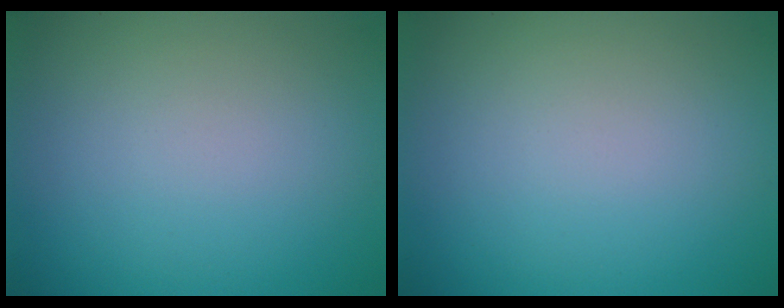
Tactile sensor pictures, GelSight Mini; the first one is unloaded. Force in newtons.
{"total": 0.0}